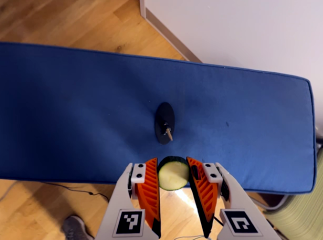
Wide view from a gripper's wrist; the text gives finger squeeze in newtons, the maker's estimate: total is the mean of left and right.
{"total": 7.8, "left": 7.7, "right": 7.9}